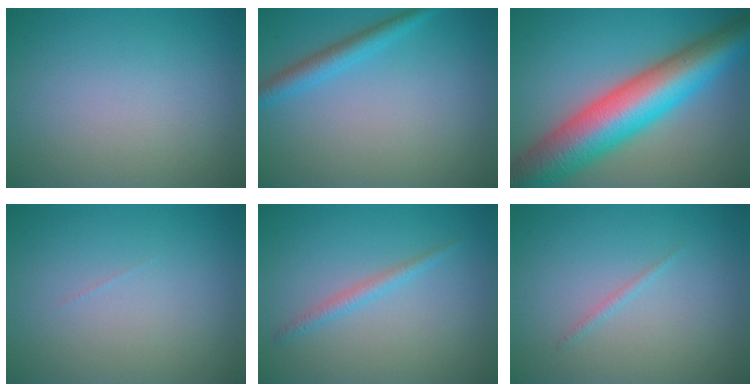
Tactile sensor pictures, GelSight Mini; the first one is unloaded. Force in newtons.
{"total": 2.5, "press": 2.5, "slide": 0.1}
{"total": 12.5, "press": 12.5, "slide": 0.4}
{"total": 0.0}
{"total": 1.4, "press": 1.4, "slide": 0.0}
{"total": 0.6, "press": 0.6, "slide": 0.0}